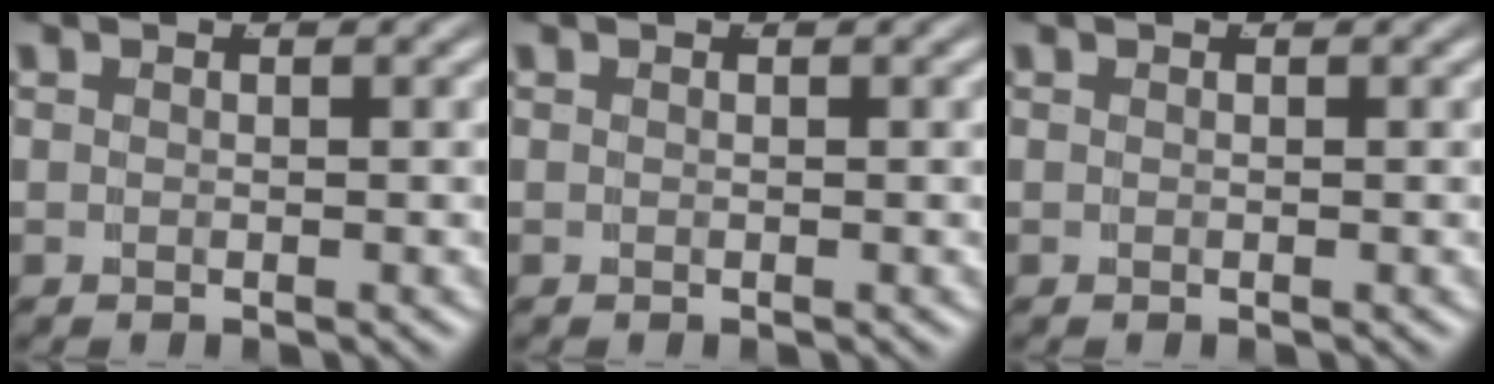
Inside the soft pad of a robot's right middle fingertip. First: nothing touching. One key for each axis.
{"total": 0.0}
{"total": 0.0}